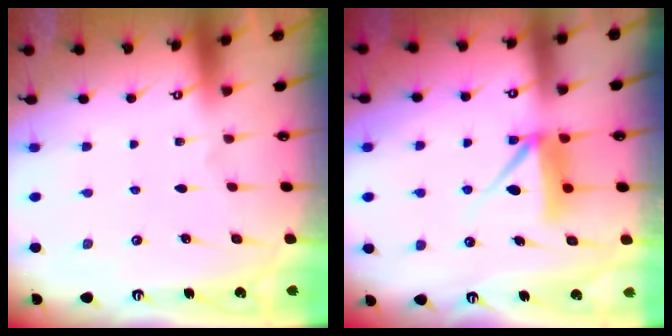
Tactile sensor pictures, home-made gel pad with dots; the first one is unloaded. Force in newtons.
{"total": 8.5, "press": 8.5, "slide": 0.8}